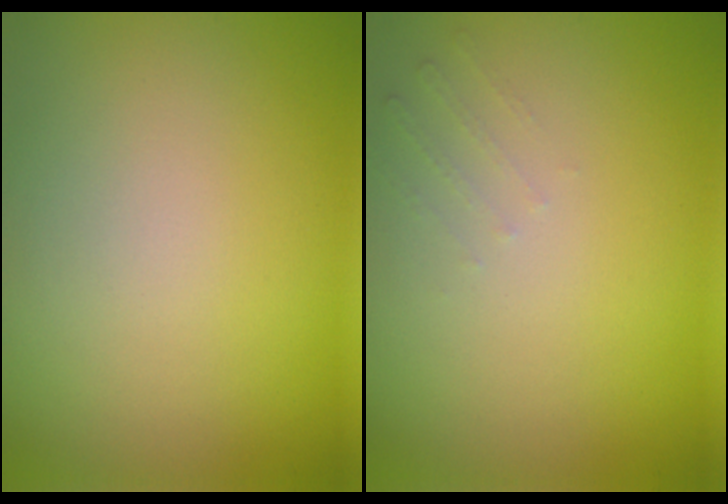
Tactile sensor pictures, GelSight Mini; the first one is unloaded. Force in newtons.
{"total": 0.8, "press": 0.8, "slide": 0.2}